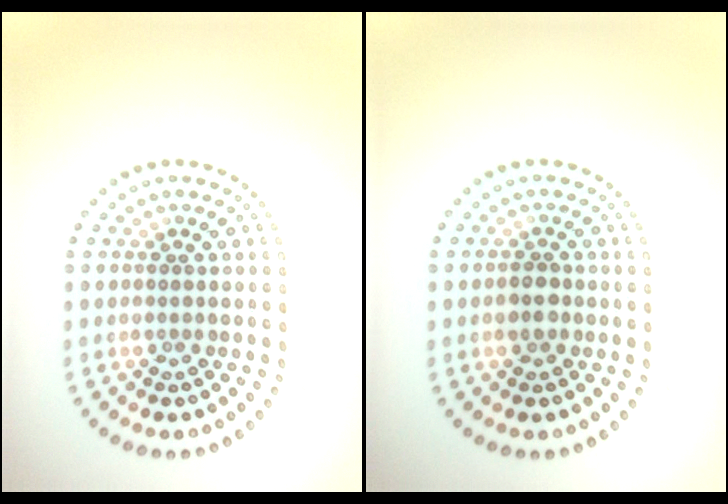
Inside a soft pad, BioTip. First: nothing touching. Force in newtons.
{"total": 1.6, "press": 1.6, "slide": 0.3}